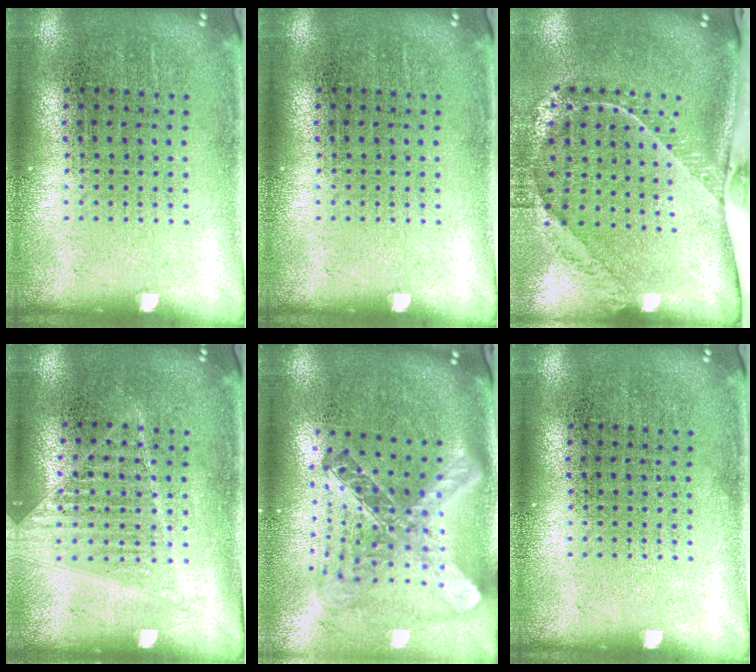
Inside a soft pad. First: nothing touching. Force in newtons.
{"total": 0.0}
{"total": 2.4, "press": 1.7, "slide": 1.7}
{"total": 1.1, "press": 1.1, "slide": 0.2}
{"total": 2.7, "press": 2.0, "slide": 1.9}
{"total": 0.0}